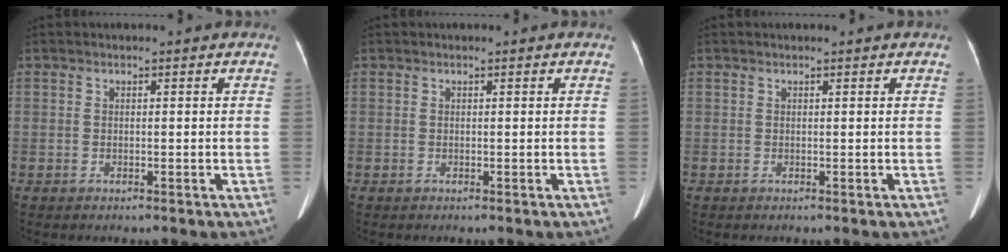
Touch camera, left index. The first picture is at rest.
{"total": 0.0}
{"total": 0.8, "force": [0.7, 0.0, 0.3], "torque": [-0.004, 0.011, 0.012]}